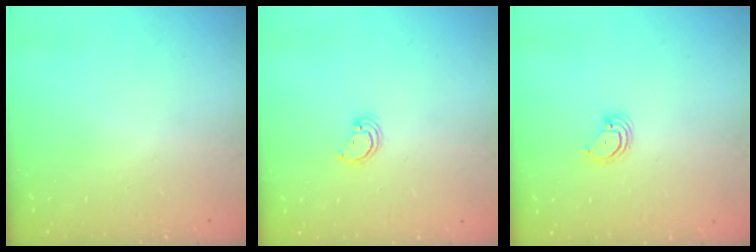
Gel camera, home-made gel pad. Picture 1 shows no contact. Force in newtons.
{"total": 2.6, "press": 2.6, "slide": 0.3}
{"total": 3.1, "press": 3.1, "slide": 0.2}